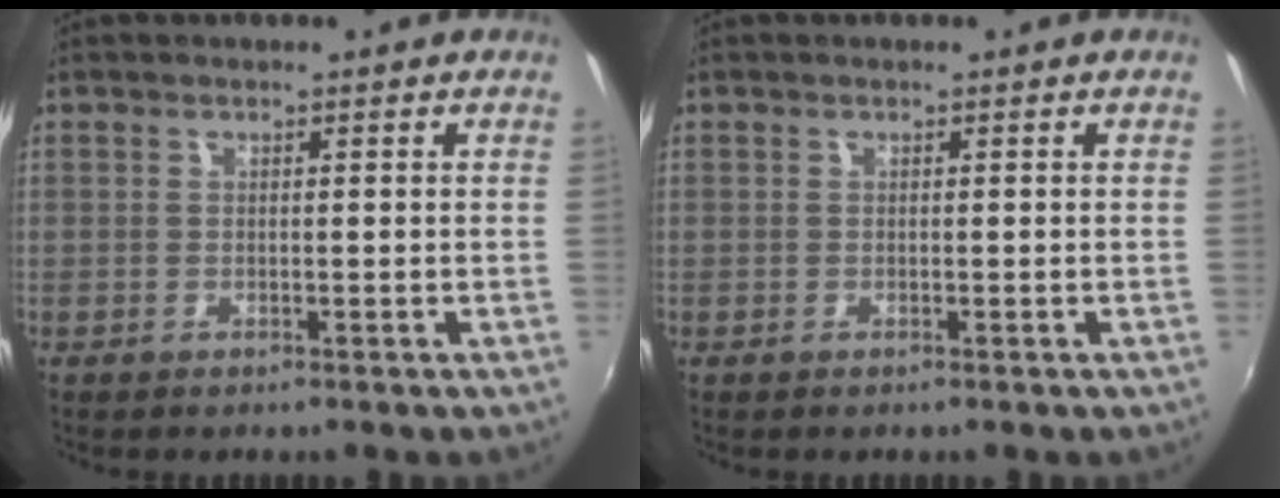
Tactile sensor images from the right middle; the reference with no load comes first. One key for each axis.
{"total": 0.0}